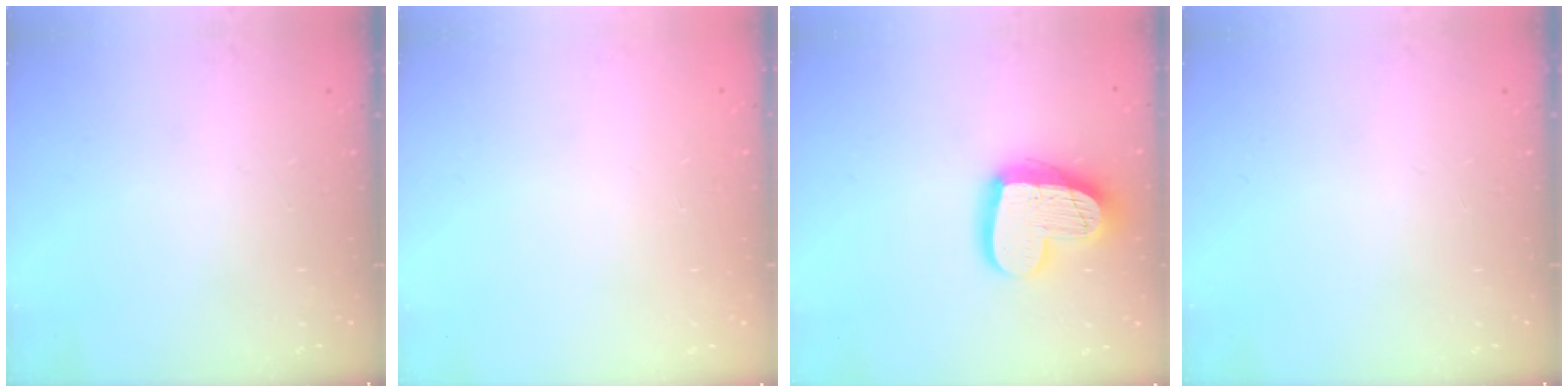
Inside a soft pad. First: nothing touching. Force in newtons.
{"total": 0.0}
{"total": 17.8, "press": 17.7, "slide": 1.7}
{"total": 0.0}